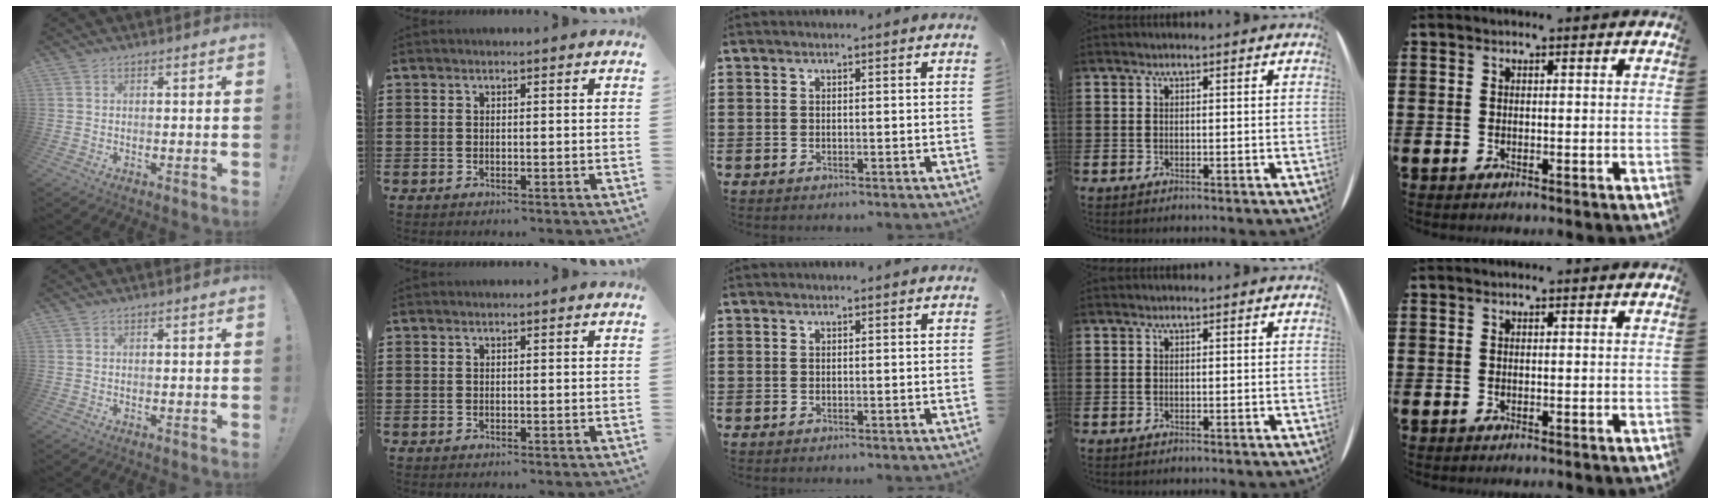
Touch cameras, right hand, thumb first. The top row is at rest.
{}